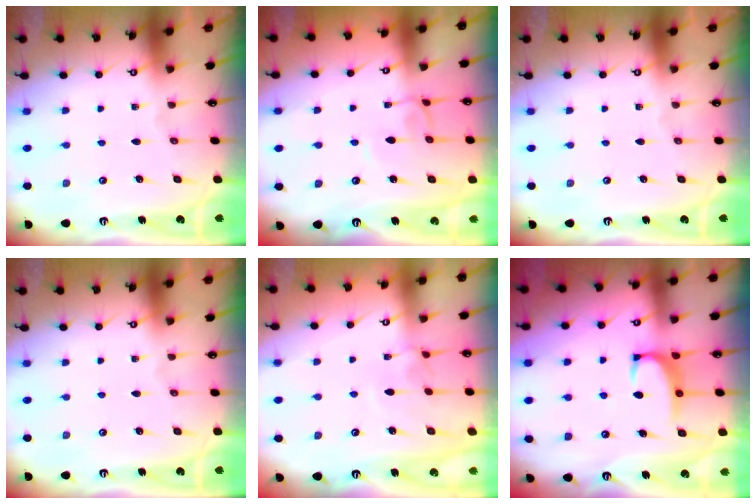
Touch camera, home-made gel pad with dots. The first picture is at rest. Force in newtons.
{"total": 3.4, "press": 3.4, "slide": 0.1}
{"total": 0.0}
{"total": 0.0}
{"total": 4.0, "press": 4.0, "slide": 0.2}
{"total": 2.3, "press": 2.3, "slide": 0.6}